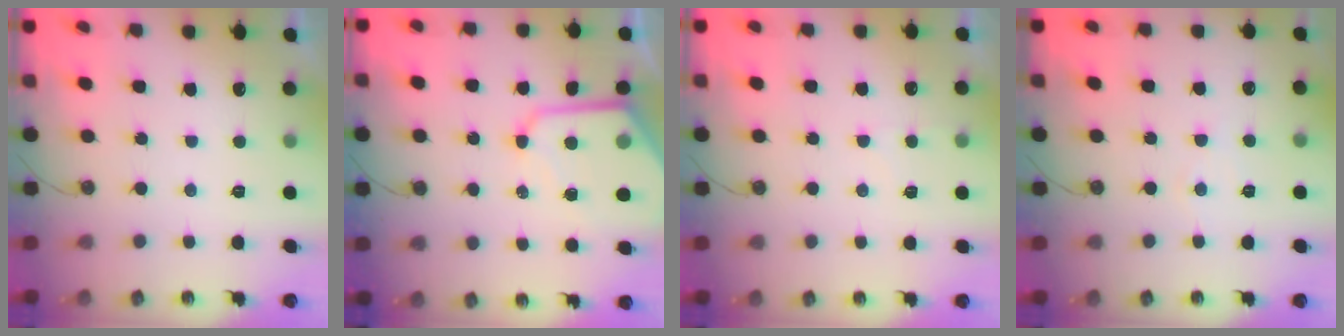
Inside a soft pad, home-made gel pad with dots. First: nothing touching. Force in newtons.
{"total": 11.7, "press": 11.7, "slide": 1.0}
{"total": 3.9, "press": 3.9, "slide": 0.5}
{"total": 4.3, "press": 4.2, "slide": 0.6}